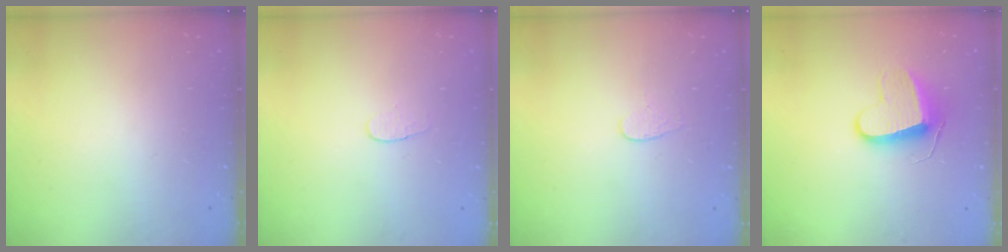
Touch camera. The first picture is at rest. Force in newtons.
{"total": 3.9, "press": 3.9, "slide": 0.4}
{"total": 3.4, "press": 3.4, "slide": 0.3}
{"total": 9.7, "press": 9.7, "slide": 0.6}